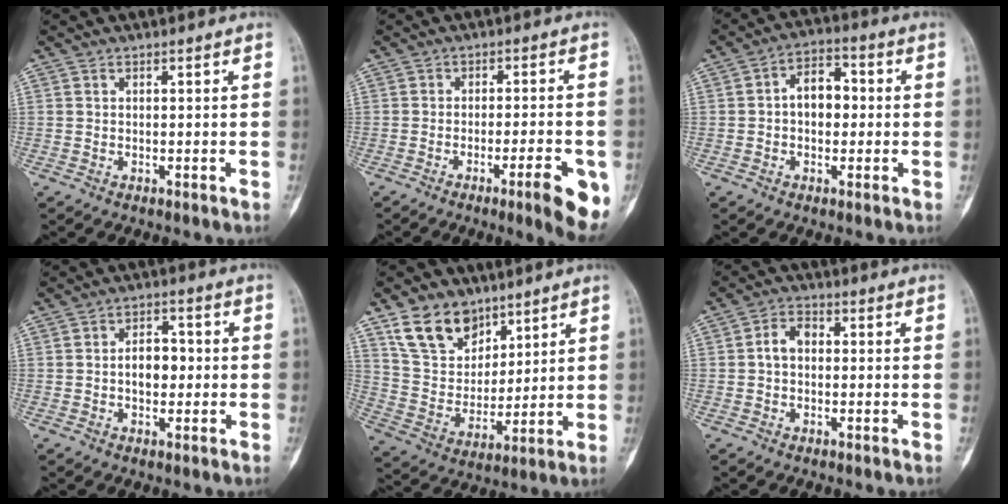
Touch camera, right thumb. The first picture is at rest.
{"total": 8.7, "force": [-3.8, 1.6, 7.6], "torque": [-0.094, 0.006, -0.048]}
{"total": 7.3, "force": [0.1, 4.9, 5.5], "torque": [-0.064, 0.024, -0.008]}
{"total": 5.6, "force": [-0.3, 3.7, 4.2], "torque": [-0.048, 0.018, -0.010]}
{"total": 13.2, "force": [8.7, 8.6, 4.9], "torque": [-0.059, -0.043, 0.172]}
{"total": 4.1, "force": [0.1, 2.8, 3.0], "torque": [-0.046, 0.016, -0.006]}